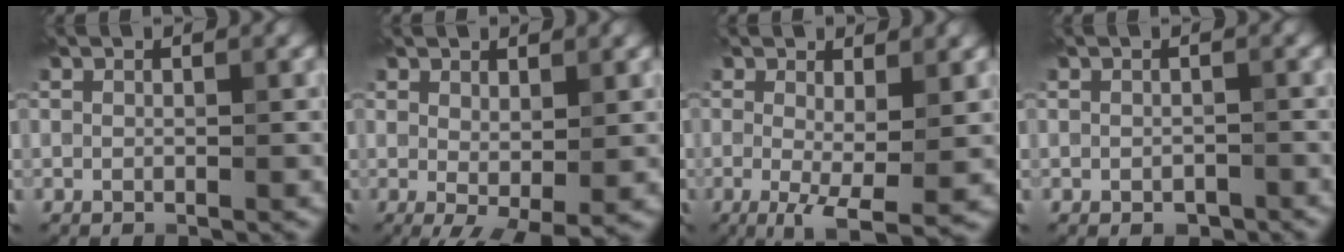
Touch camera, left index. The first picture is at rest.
{"total": 3.1, "force": [0.2, 0.9, 2.9], "torque": [-0.048, -0.012, 0.011]}
{"total": 5.7, "force": [-0.8, 1.5, 5.4], "torque": [-0.097, -0.015, -0.012]}
{"total": 1.0, "force": [-0.5, 0.6, 0.6], "torque": [-0.011, -0.005, -0.007]}